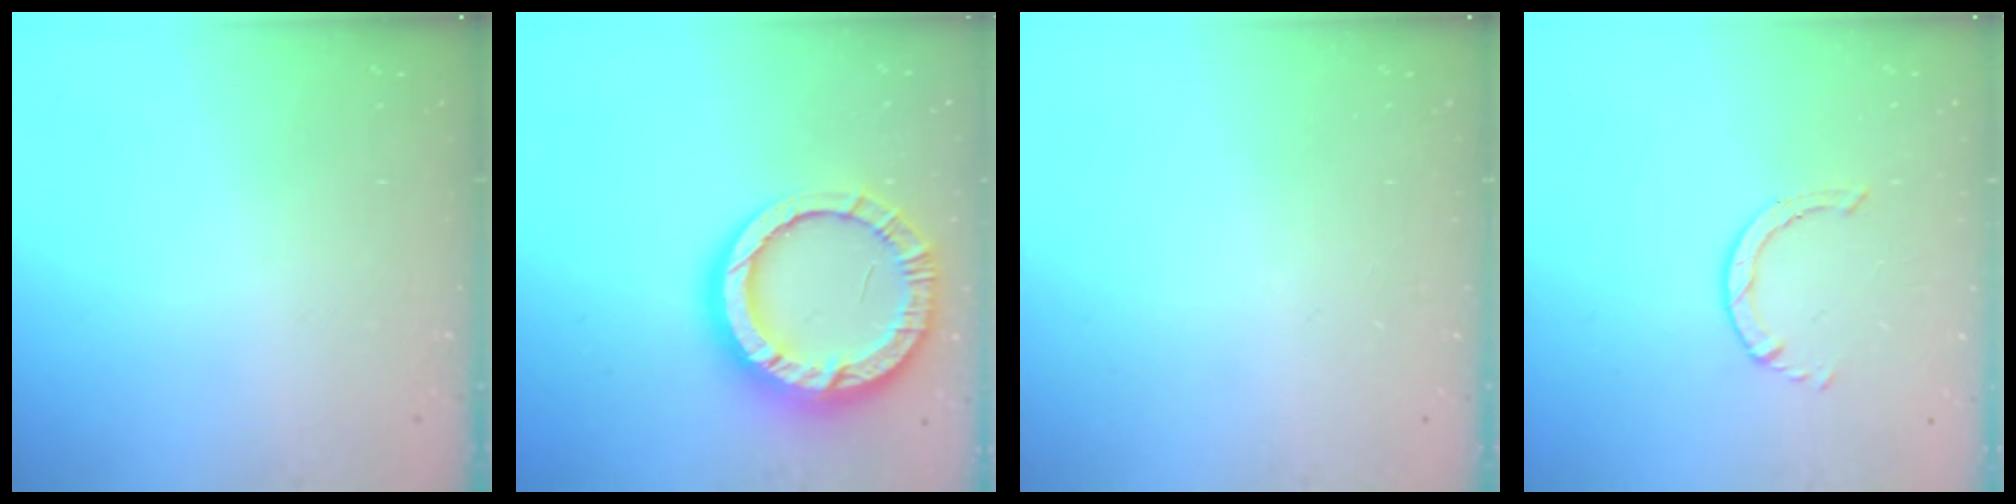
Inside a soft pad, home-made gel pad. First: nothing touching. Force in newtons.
{"total": 18.9, "press": 18.9, "slide": 1.7}
{"total": 0.0}
{"total": 0.6, "press": 0.6, "slide": 0.1}